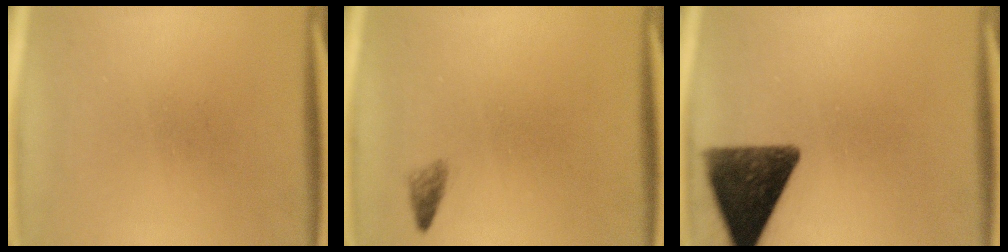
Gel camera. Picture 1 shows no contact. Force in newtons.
{"total": 1.1}
{"total": 12.0}